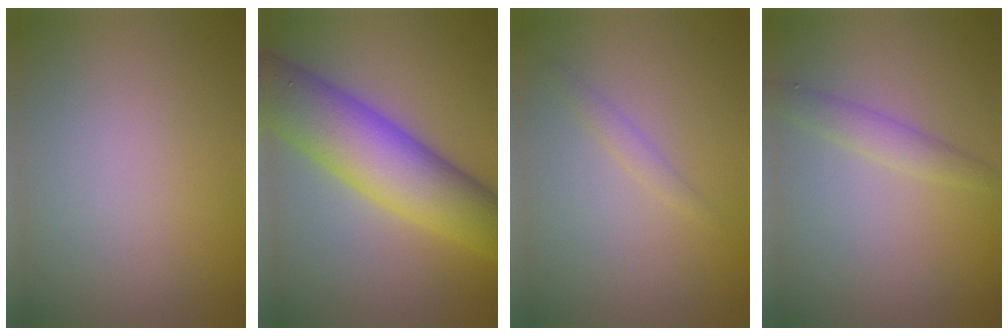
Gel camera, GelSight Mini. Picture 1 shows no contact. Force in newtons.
{"total": 10.1, "press": 10.1, "slide": 0.3}
{"total": 1.0, "press": 1.0, "slide": 0.1}
{"total": 1.9, "press": 1.9, "slide": 0.1}